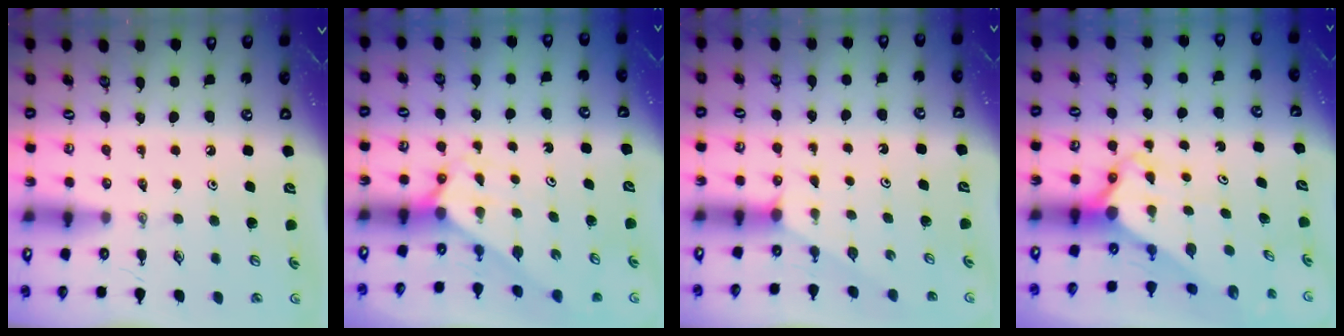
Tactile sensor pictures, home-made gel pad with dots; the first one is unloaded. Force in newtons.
{"total": 2.4, "press": 2.4, "slide": 0.2}
{"total": 0.9, "press": 0.9, "slide": 0.2}
{"total": 3.9, "press": 3.9, "slide": 0.2}